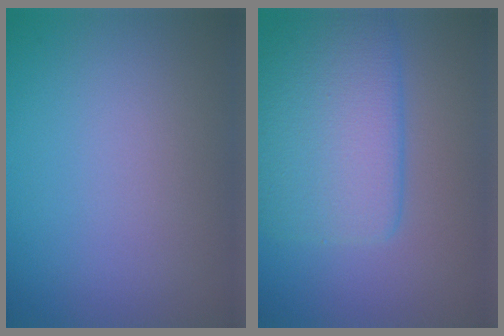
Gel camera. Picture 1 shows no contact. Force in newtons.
{"total": 6.5, "press": 6.5, "slide": 0.1}